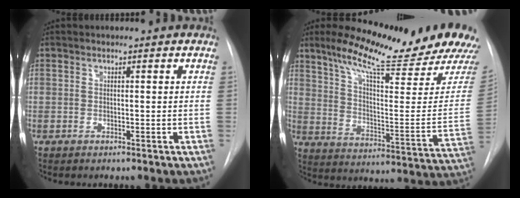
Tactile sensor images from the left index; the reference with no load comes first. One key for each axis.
{"total": 21.5, "fx": 18.4, "fy": 0.4, "fz": 11.0, "tx": -0.171, "ty": -0.070, "tz": 0.257}